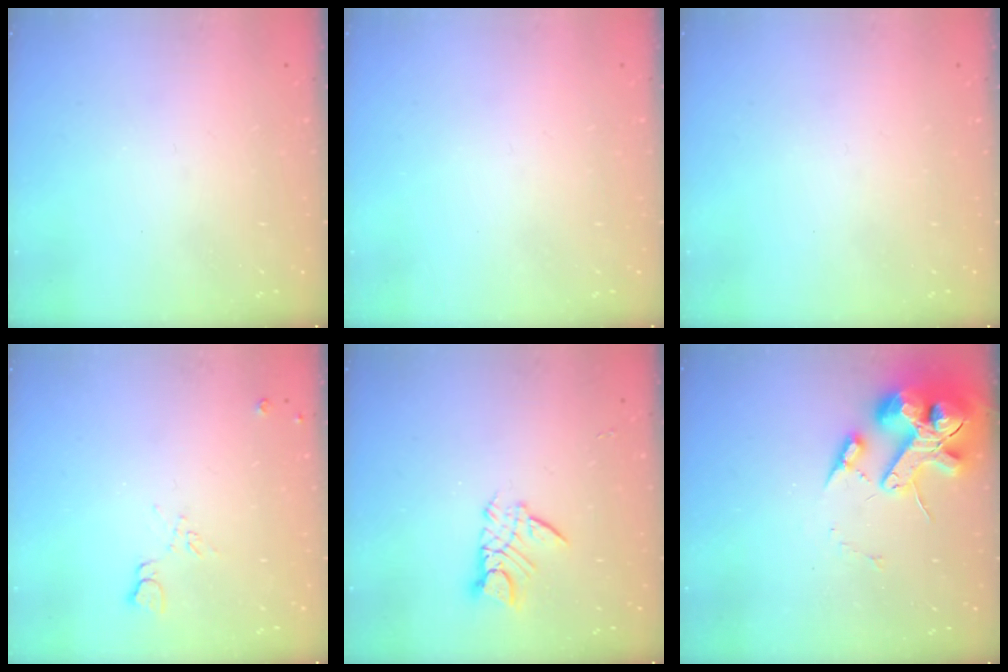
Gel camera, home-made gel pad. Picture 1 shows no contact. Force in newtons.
{"total": 0.0}
{"total": 0.0}
{"total": 6.6, "press": 6.5, "slide": 0.9}
{"total": 8.2, "press": 8.2, "slide": 0.6}
{"total": 16.4, "press": 16.2, "slide": 2.5}